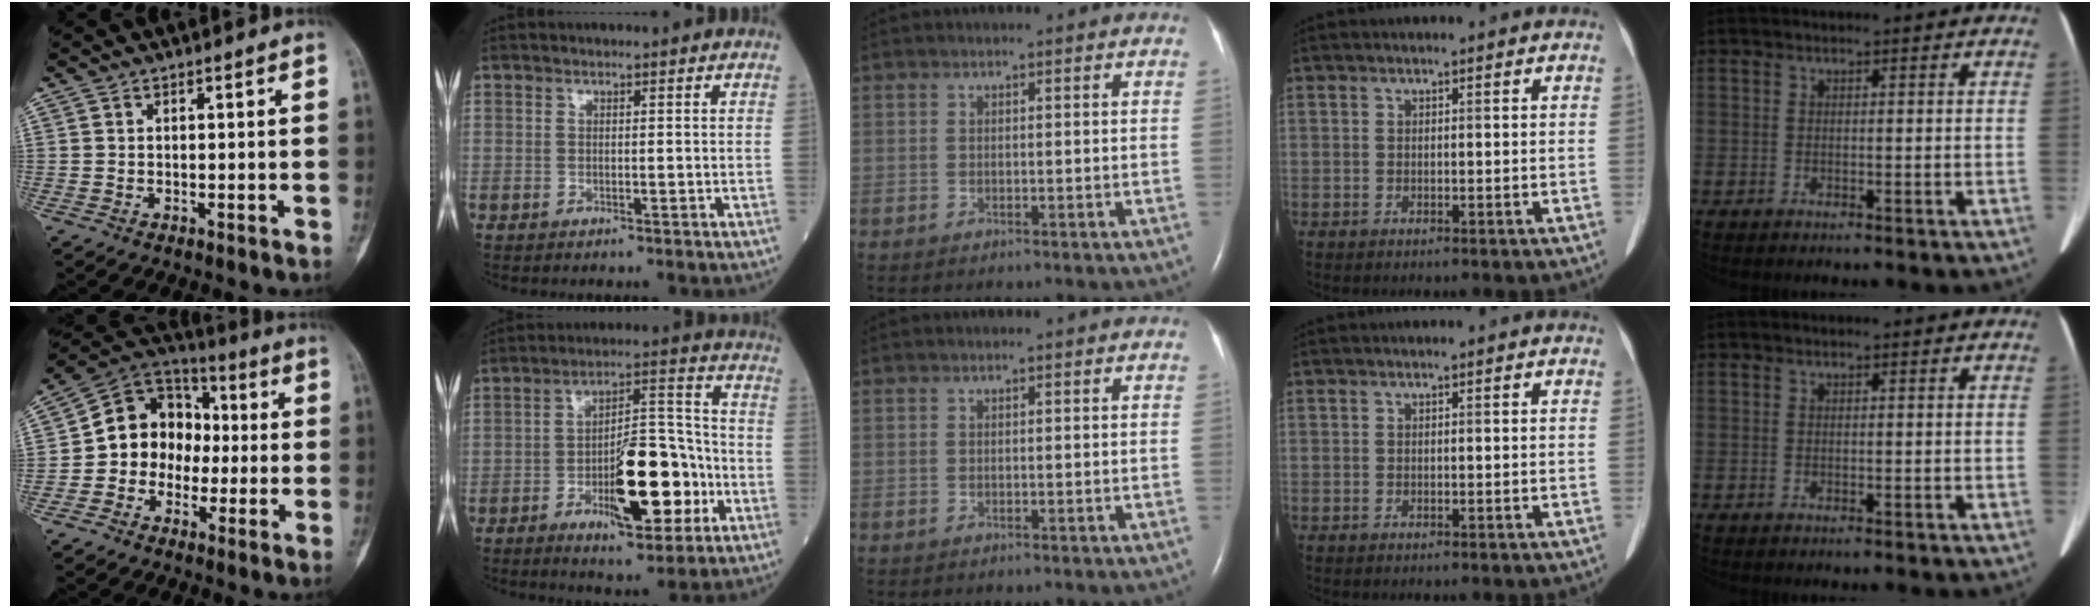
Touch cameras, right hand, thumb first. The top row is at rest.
{"thumb": {"total": 12.9, "force": [-1.2, 11.0, 6.6], "torque": [-0.060, 0.037, -0.034]}, "index": {"total": 13.9, "force": [-4.8, 4.3, 12.3], "torque": [-0.200, 0.013, -0.068]}}